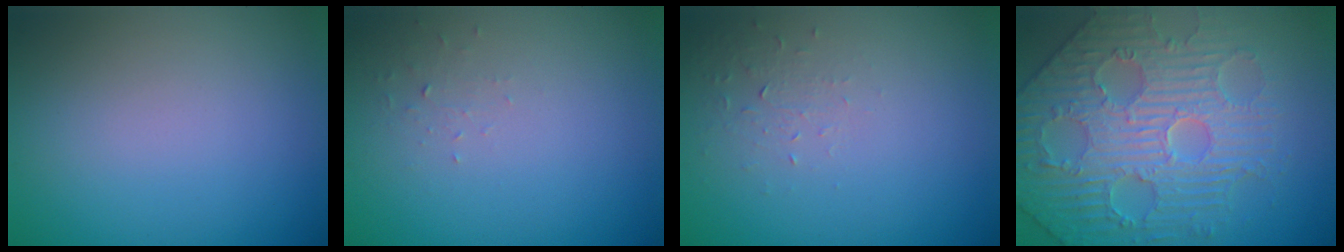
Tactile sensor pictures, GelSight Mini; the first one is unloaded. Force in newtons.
{"total": 0.6, "press": 0.3, "slide": 0.6}
{"total": 1.0, "press": 0.4, "slide": 0.9}
{"total": 5.9, "press": 5.4, "slide": 2.2}